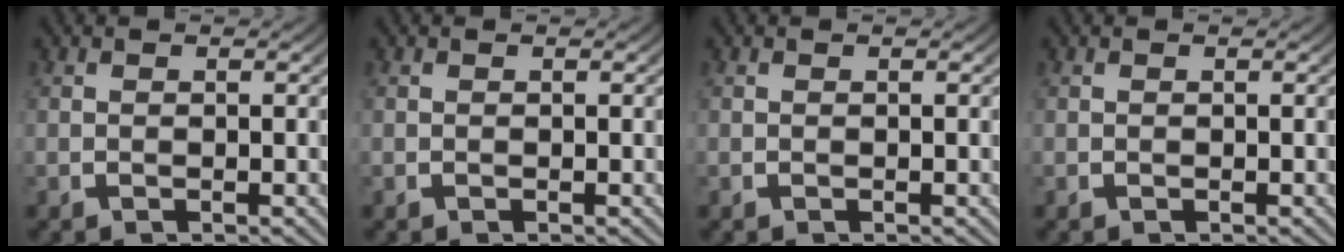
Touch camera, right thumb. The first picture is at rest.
{"total": 0.0}
{"total": 0.0}
{"total": 0.0}